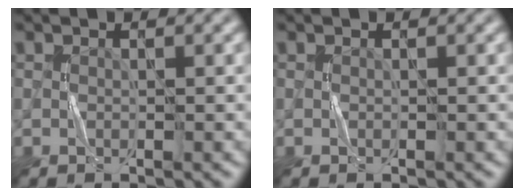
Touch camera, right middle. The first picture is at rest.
{"total": 0.0}